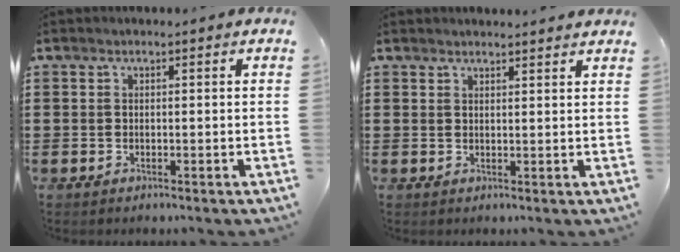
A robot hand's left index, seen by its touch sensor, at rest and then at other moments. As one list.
[{"total": 1.7, "force": [1.7, 0.0, 0.0], "torque": [-0.006, 0.001, 0.033]}]